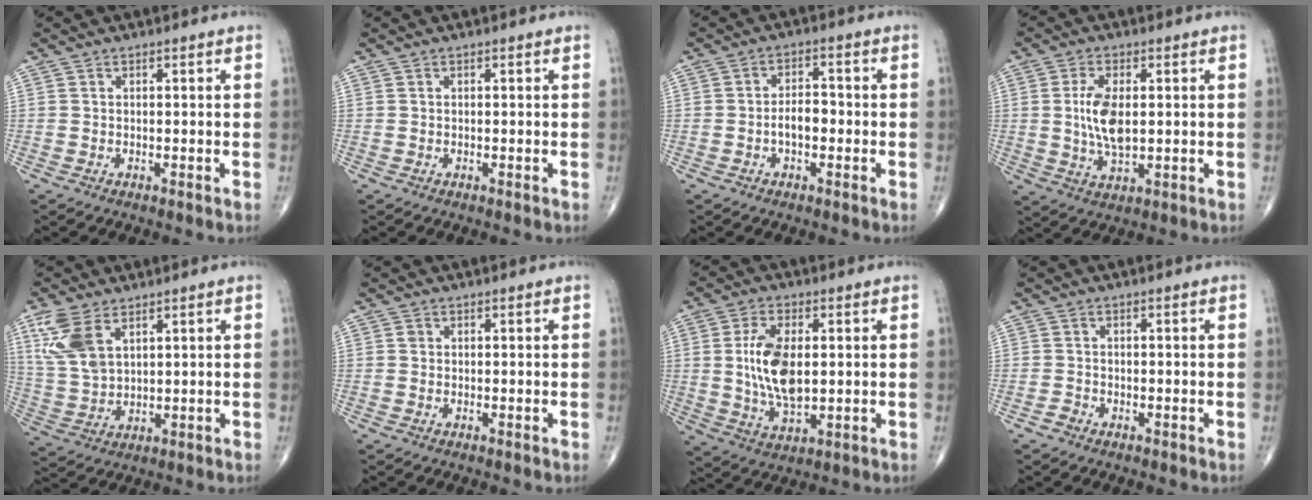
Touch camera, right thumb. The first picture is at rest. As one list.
[{"total": 0.0}, {"total": 4.4, "force": [-1.1, 2.4, 3.4], "torque": [-0.050, 0.018, -0.024]}, {"total": 8.2, "force": [0.8, 3.9, 7.2], "torque": [-0.143, -0.009, 0.018]}, {"total": 9.4, "force": [4.8, 4.8, 6.5], "torque": [-0.142, -0.011, 0.108]}, {"total": 0.6, "force": [0.1, 0.5, 0.2], "torque": [-0.001, 0.001, 0.002]}, {"total": 11.7, "force": [1.1, 5.9, 10.0], "torque": [-0.192, -0.010, 0.027]}, {"total": 1.1, "force": [-0.8, 0.7, 0.2], "torque": [-0.003, 0.002, -0.020]}]